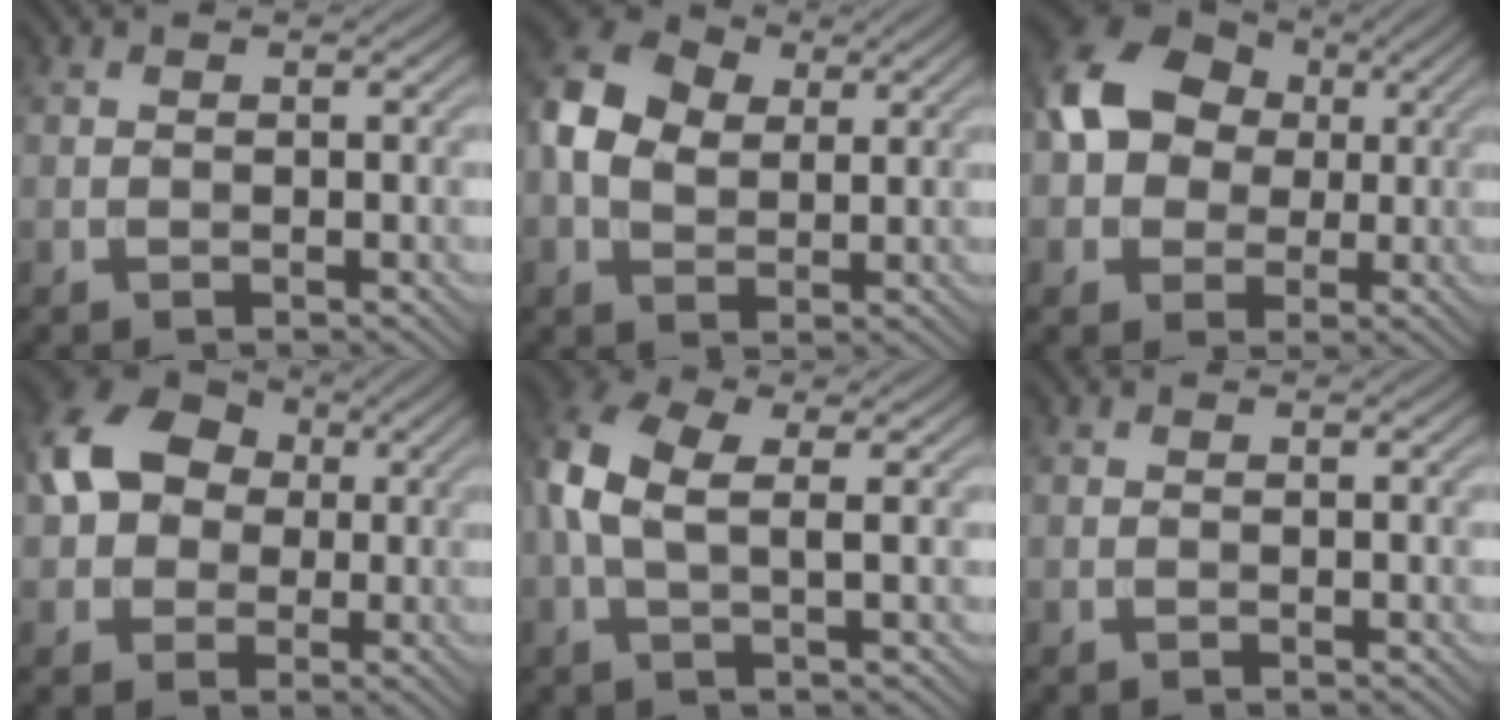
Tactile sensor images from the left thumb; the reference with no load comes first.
{"total": 7.7, "force": [1.5, 5.6, 5.1], "torque": [-0.121, 0.013, 0.023]}
{"total": 10.5, "force": [1.3, 8.5, 6.1], "torque": [-0.131, 0.013, 0.008]}
{"total": 9.5, "force": [1.1, 7.6, 5.7], "torque": [-0.123, 0.020, 0.005]}
{"total": 6.9, "force": [1.1, 3.3, 5.9], "torque": [-0.148, 0.011, 0.013]}
{"total": 0.0}